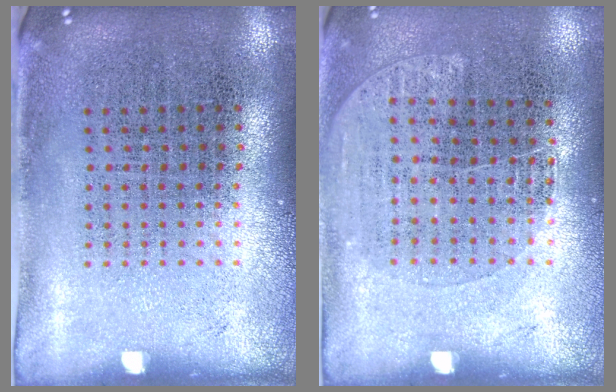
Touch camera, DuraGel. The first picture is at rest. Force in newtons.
{"total": 1.1, "press": 0.9, "slide": 0.6}